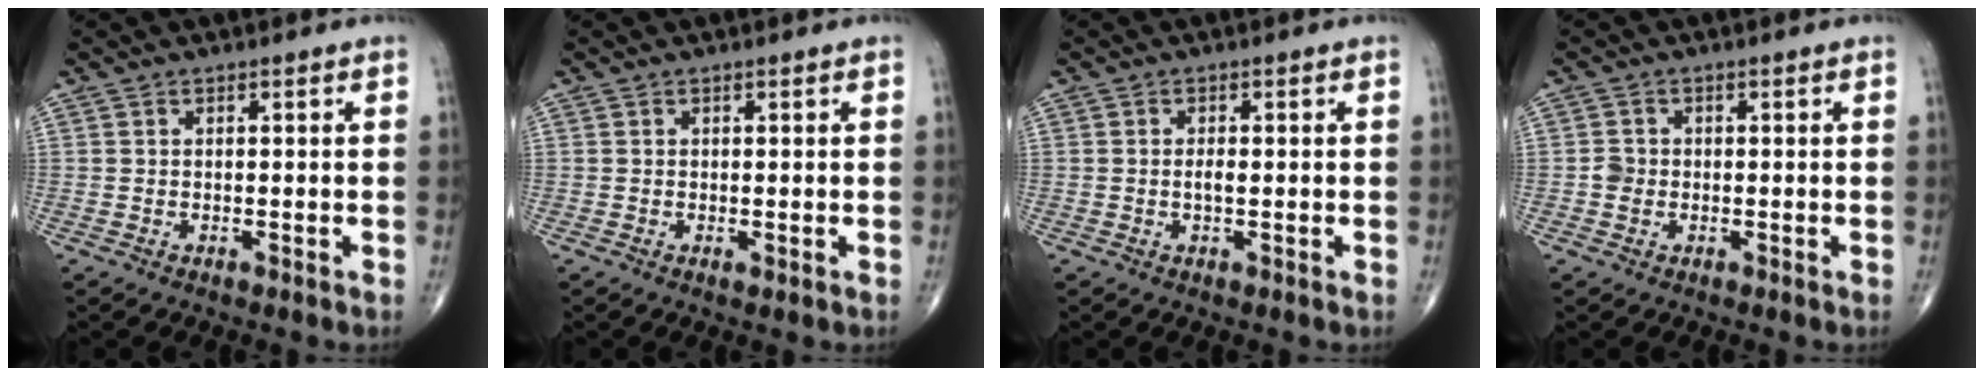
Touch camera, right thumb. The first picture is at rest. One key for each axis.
{"total": 0.6, "fx": 0.0, "fy": 0.2, "fz": 0.5, "tx": -0.013, "ty": -0.004, "tz": -0.002}
{"total": 1.4, "fx": -0.1, "fy": 0.5, "fz": 1.3, "tx": -0.026, "ty": 0.000, "tz": -0.003}
{"total": 2.0, "fx": -0.5, "fy": 1.7, "fz": 0.8, "tx": -0.009, "ty": 0.005, "tz": -0.010}